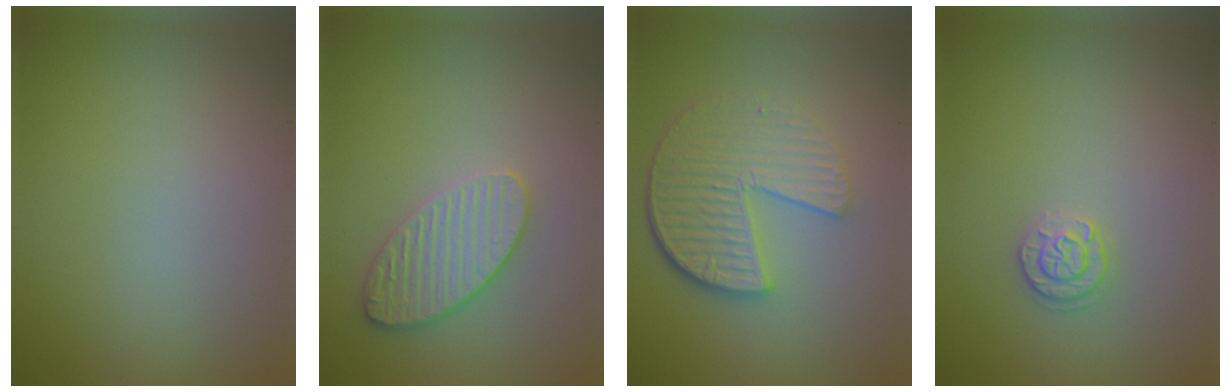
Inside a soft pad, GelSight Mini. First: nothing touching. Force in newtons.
{"total": 3.5, "press": 3.4, "slide": 1.1}
{"total": 6.2, "press": 4.4, "slide": 4.3}
{"total": 1.8, "press": 1.7, "slide": 0.4}